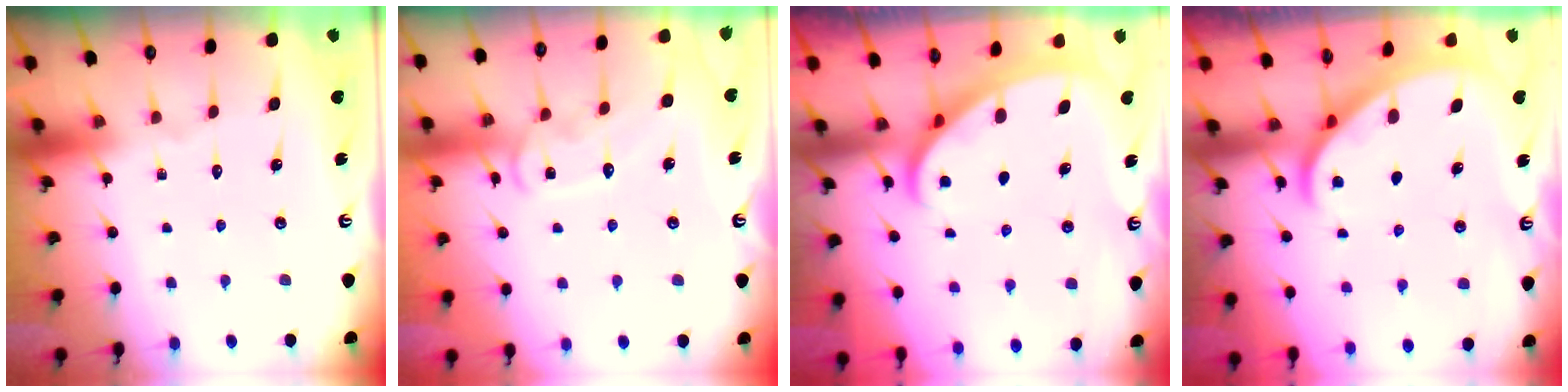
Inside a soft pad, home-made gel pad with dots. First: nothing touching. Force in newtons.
{"total": 10.6, "press": 10.5, "slide": 0.8}
{"total": 2.2, "press": 2.2, "slide": 0.2}
{"total": 1.9, "press": 1.9, "slide": 0.2}